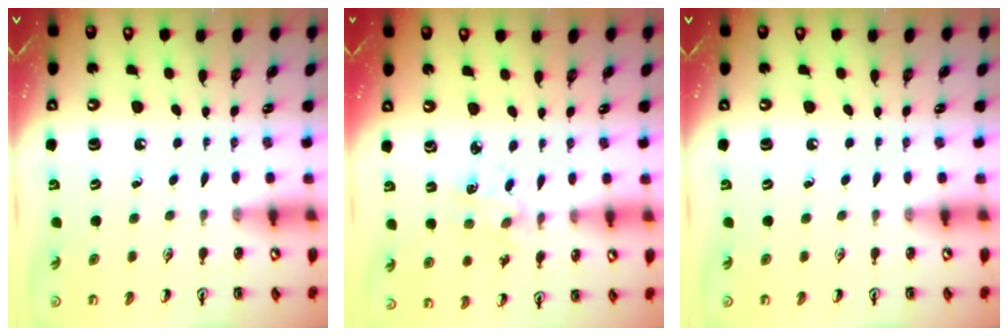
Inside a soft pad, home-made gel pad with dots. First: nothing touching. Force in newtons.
{"total": 2.3, "press": 2.3, "slide": 0.5}
{"total": 0.0}